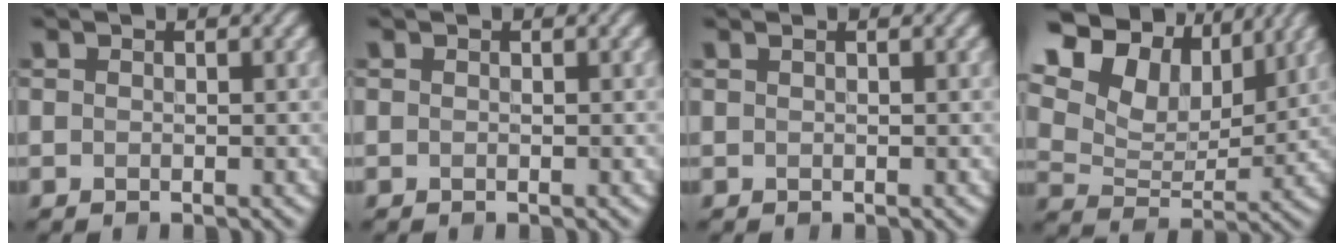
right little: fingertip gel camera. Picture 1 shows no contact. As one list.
[{"total": 0.0}, {"total": 0.8, "force": [0.4, 0.4, 0.6], "torque": [-0.005, -0.001, 0.001]}, {"total": 13.0, "force": [7.0, 8.1, 7.3], "torque": [-0.167, 0.033, 0.106]}]